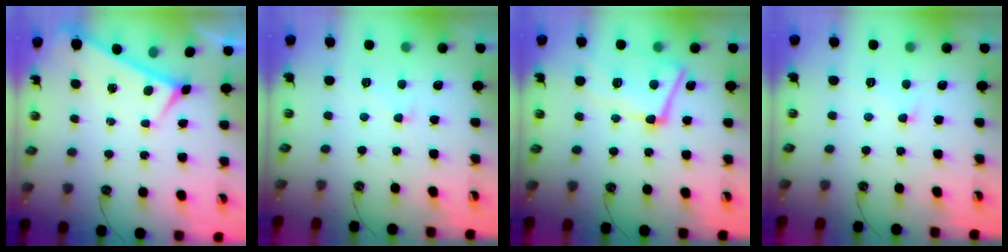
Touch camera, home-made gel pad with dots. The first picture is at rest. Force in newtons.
{"total": 1.2, "press": 1.2, "slide": 0.1}
{"total": 8.9, "press": 8.7, "slide": 2.0}
{"total": 0.9, "press": 0.9, "slide": 0.2}